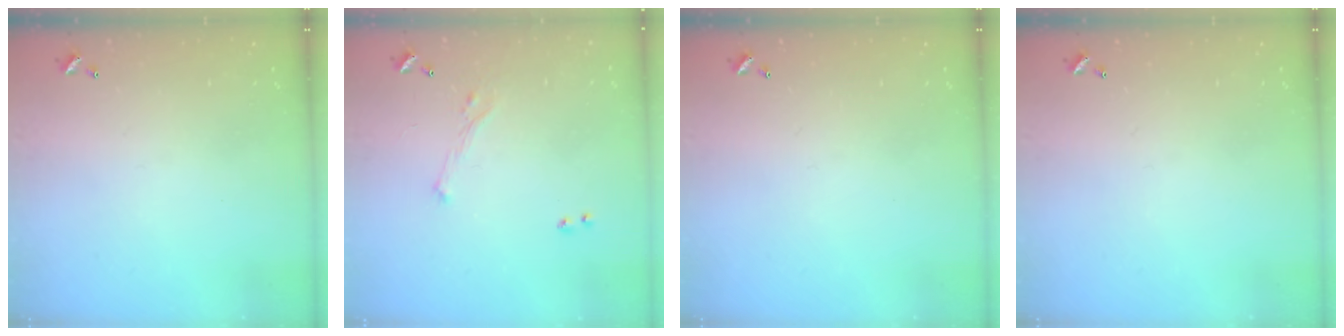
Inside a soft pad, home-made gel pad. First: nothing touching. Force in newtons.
{"total": 0.7, "press": 0.0, "slide": 0.7}
{"total": 0.0}
{"total": 0.0}